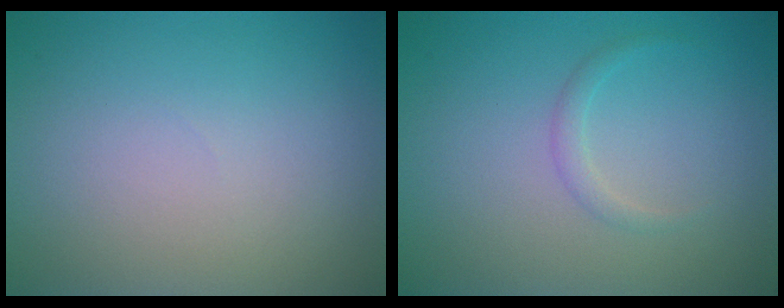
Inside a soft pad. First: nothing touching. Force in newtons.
{"total": 1.0, "press": 1.0, "slide": 0.1}